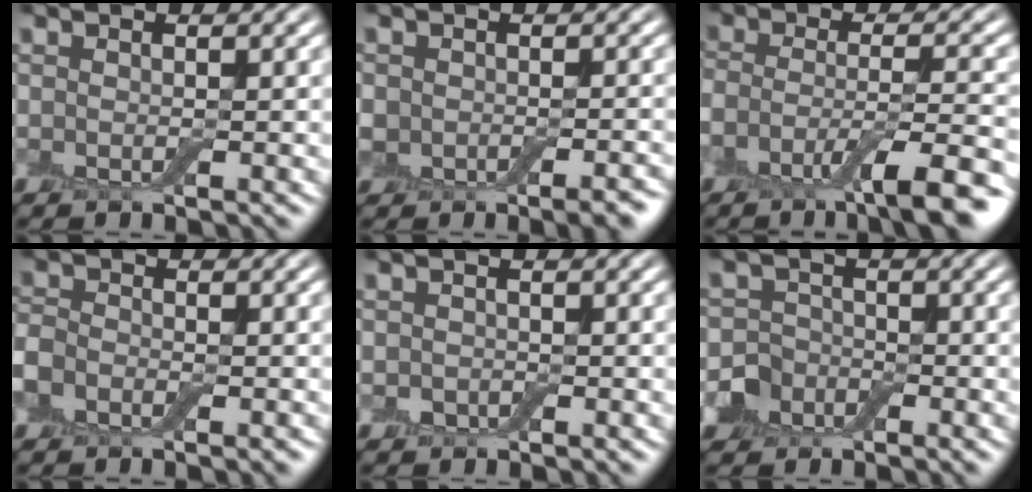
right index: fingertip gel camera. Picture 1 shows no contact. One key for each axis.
{"total": 4.5, "fx": -1.9, "fy": 3.1, "fz": 2.7, "tx": -0.033, "ty": -0.013, "tz": -0.029}
{"total": 7.2, "fx": -4.1, "fy": 1.5, "fz": 5.7, "tx": -0.088, "ty": 0.000, "tz": -0.078}
{"total": 3.1, "fx": -1.6, "fy": 2.1, "fz": 1.7, "tx": -0.031, "ty": 0.003, "tz": -0.037}
{"total": 0.8, "fx": -0.3, "fy": 0.7, "fz": 0.2, "tx": -0.004, "ty": -0.003, "tz": -0.008}
{"total": 3.1, "fx": -1.5, "fy": 2.5, "fz": 0.9, "tx": -0.014, "ty": 0.001, "tz": -0.035}